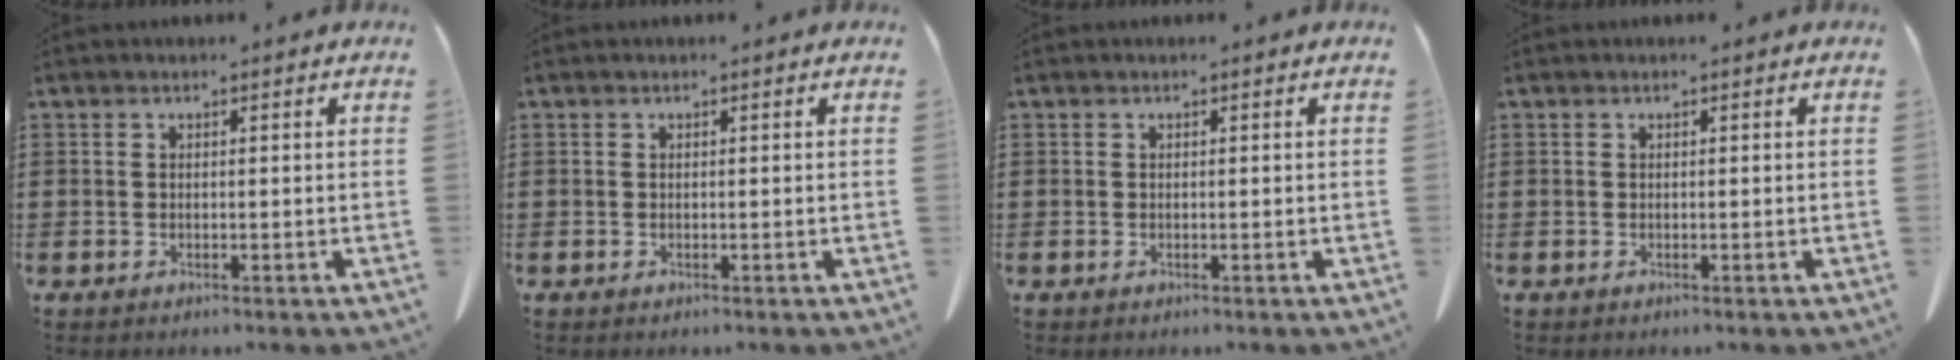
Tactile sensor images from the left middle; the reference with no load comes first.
{"total": 0.0}
{"total": 0.0}
{"total": 0.0}